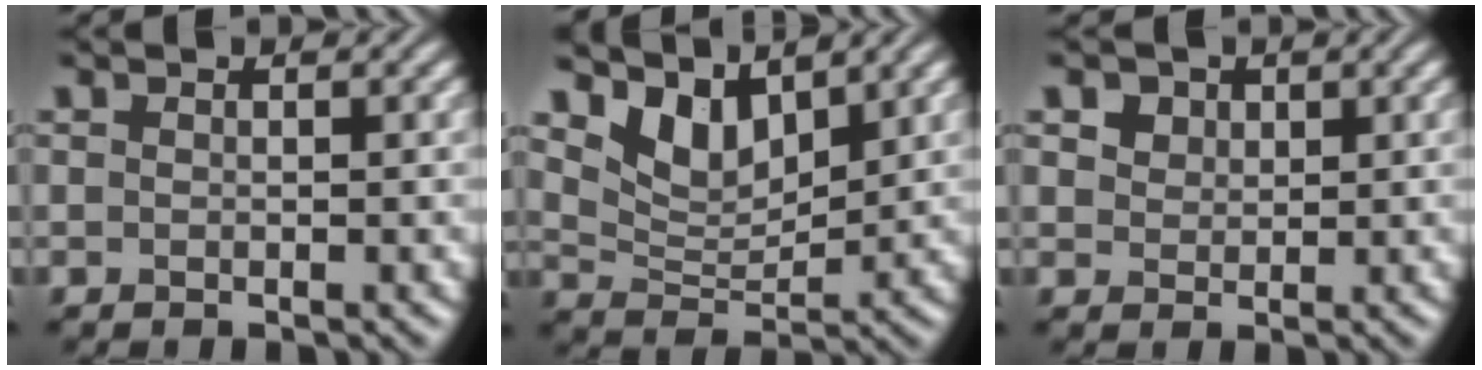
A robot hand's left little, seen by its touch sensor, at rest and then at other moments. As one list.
[{"total": 4.6, "force": [3.5, 2.0, 2.1], "torque": [-0.052, -0.009, 0.065]}, {"total": 4.0, "force": [2.5, 2.6, 1.8], "torque": [-0.056, 0.009, 0.041]}]